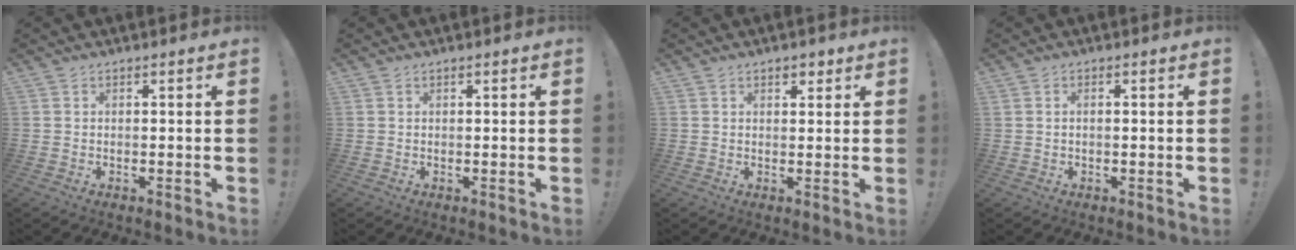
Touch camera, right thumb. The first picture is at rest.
{"total": 0.0}
{"total": 2.4, "force": [1.5, 1.4, 1.2], "torque": [-0.006, -0.003, 0.023]}
{"total": 0.7, "force": [0.0, 0.1, 0.7], "torque": [-0.013, 0.000, 0.000]}